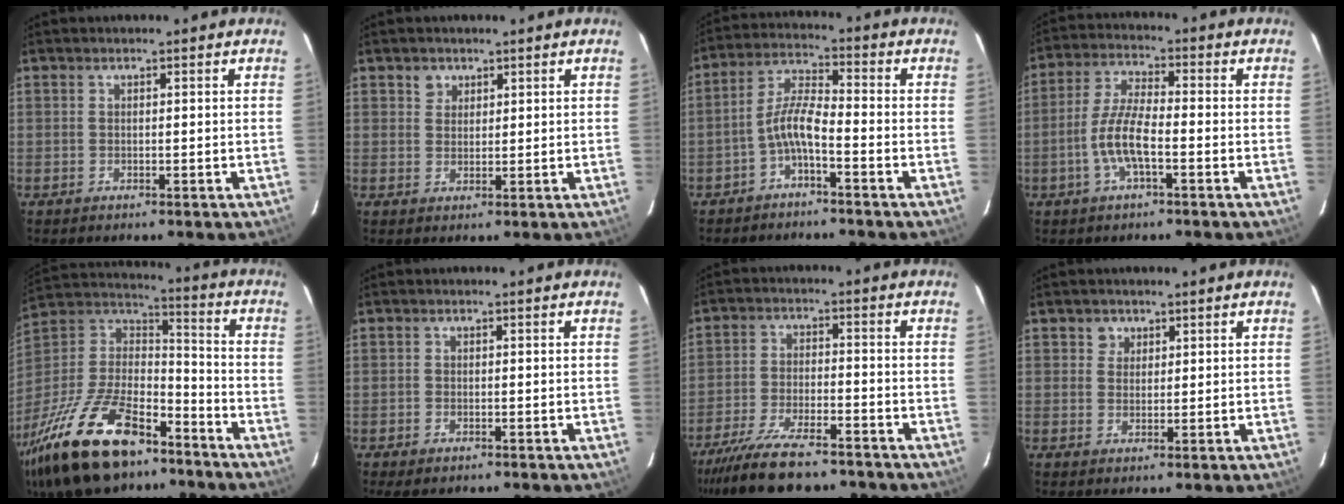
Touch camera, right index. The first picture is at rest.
{"total": 2.4, "force": [1.3, 1.9, 0.2], "torque": [0.006, 0.010, 0.022]}
{"total": 5.5, "force": [-3.0, 1.1, 4.5], "torque": [-0.106, 0.017, -0.057]}
{"total": 7.8, "force": [-2.8, 2.0, 7.0], "torque": [-0.148, 0.003, -0.055]}
{"total": 28.6, "force": [-18.7, 12.8, 17.4], "torque": [-0.363, -0.020, -0.310]}
{"total": 2.0, "force": [-1.5, 0.9, 1.0], "torque": [-0.025, -0.006, -0.027]}
{"total": 16.1, "force": [-13.4, 4.1, 7.9], "torque": [-0.174, -0.026, -0.222]}
{"total": 2.3, "force": [1.1, 2.0, 0.0], "torque": [0.010, 0.012, 0.017]}